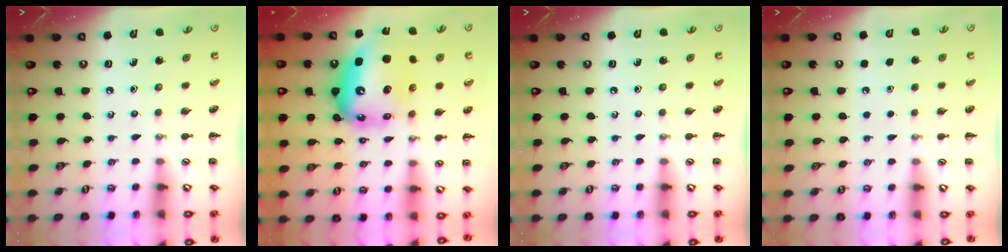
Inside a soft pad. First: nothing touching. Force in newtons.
{"total": 15.8, "press": 15.1, "slide": 4.6}
{"total": 0.0}
{"total": 1.8, "press": 1.8, "slide": 0.1}